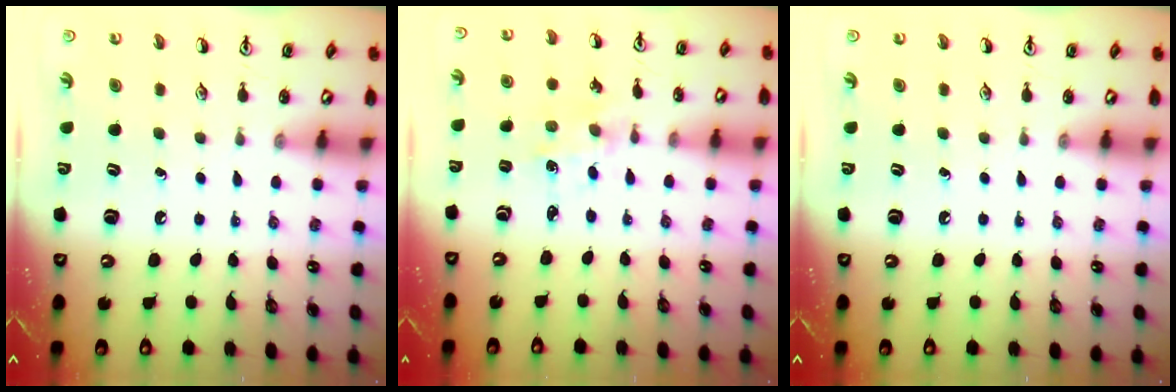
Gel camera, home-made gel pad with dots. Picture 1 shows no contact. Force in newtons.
{"total": 0.8, "press": 0.8, "slide": 0.2}
{"total": 0.0}